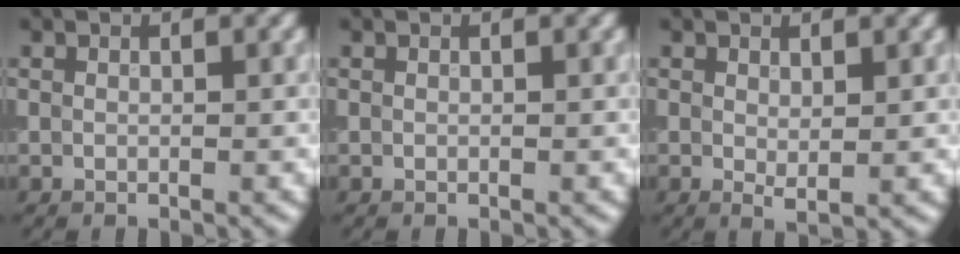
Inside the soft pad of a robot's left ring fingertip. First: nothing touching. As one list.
[{"total": 0.0}, {"total": 1.0, "force": [0.3, 0.3, 0.9], "torque": [-0.015, -0.003, 0.008]}]